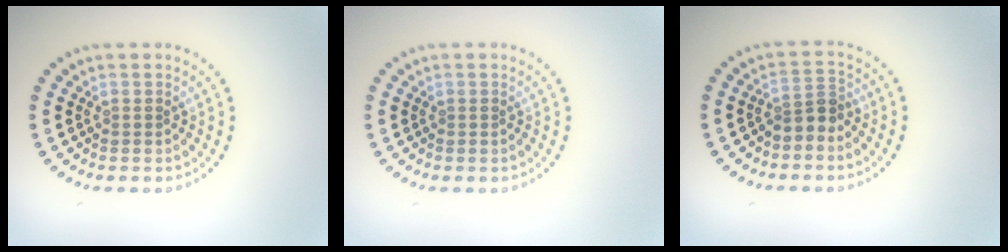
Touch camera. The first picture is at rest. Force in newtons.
{"total": 0.0}
{"total": 2.3, "press": 1.8, "slide": 1.5}